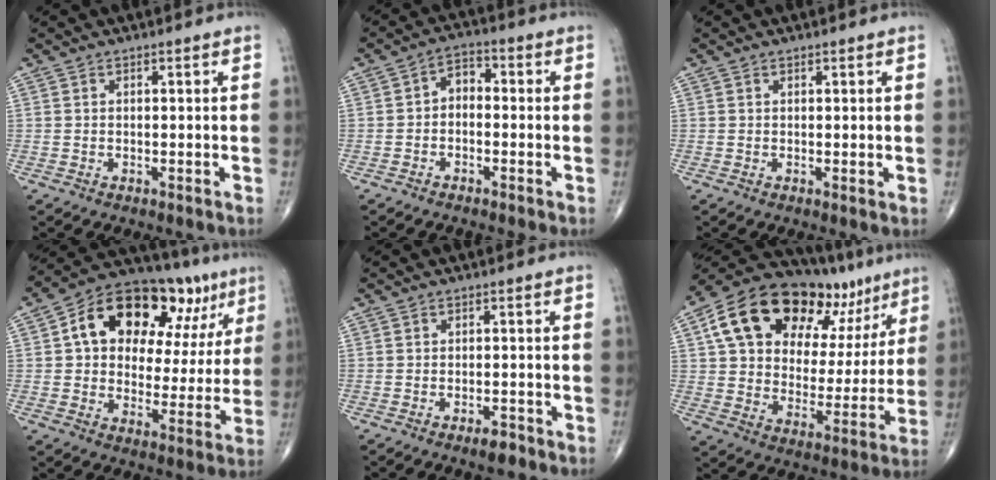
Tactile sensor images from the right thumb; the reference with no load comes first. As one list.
[{"total": 4.0, "force": [-0.7, 2.7, 2.8], "torque": [-0.030, 0.021, -0.027]}, {"total": 0.7, "force": [0.4, 0.2, 0.5], "torque": [-0.010, -0.003, 0.004]}, {"total": 22.7, "force": [8.8, 13.5, 16.0], "torque": [-0.183, 0.022, 0.133]}, {"total": 2.6, "force": [-1.8, 0.8, 1.6], "torque": [-0.026, 0.005, -0.029]}, {"total": 25.9, "force": [12.4, 14.9, 17.2], "torque": [-0.232, 0.012, 0.203]}]